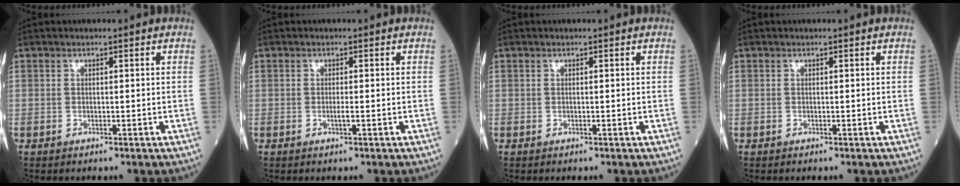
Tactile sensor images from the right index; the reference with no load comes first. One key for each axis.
{"total": 0.8, "fx": -0.3, "fy": 0.0, "fz": 0.7, "tx": -0.018, "ty": -0.001, "tz": -0.005}
{"total": 0.0}
{"total": 0.0}